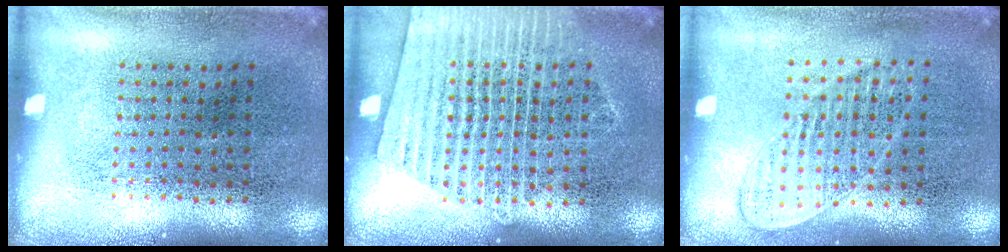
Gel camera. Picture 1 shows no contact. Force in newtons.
{"total": 1.6, "press": 1.6, "slide": 0.3}
{"total": 1.2, "press": 1.1, "slide": 0.4}